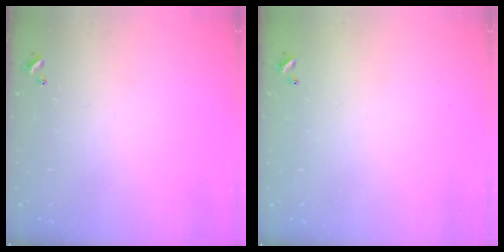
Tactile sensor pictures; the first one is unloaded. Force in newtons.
{"total": 2.9, "press": 2.9, "slide": 0.1}